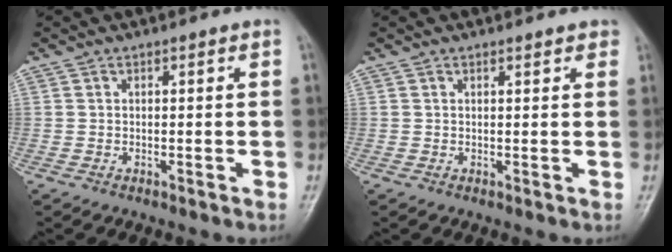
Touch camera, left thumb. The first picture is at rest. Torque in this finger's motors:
{"motor_torque": [0.00, 0.06, -0.30, -0.30, 0.04]}